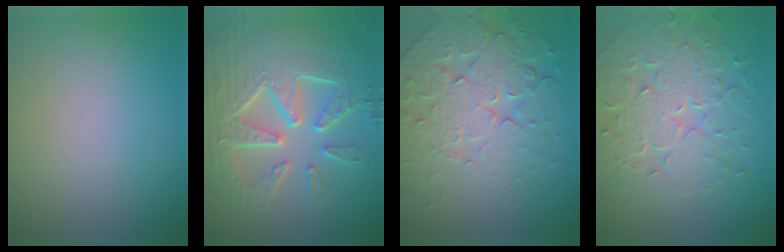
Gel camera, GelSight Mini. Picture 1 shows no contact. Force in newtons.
{"total": 9.7, "press": 6.5, "slide": 7.2}
{"total": 7.8, "press": 5.7, "slide": 5.3}
{"total": 8.0, "press": 5.7, "slide": 5.6}